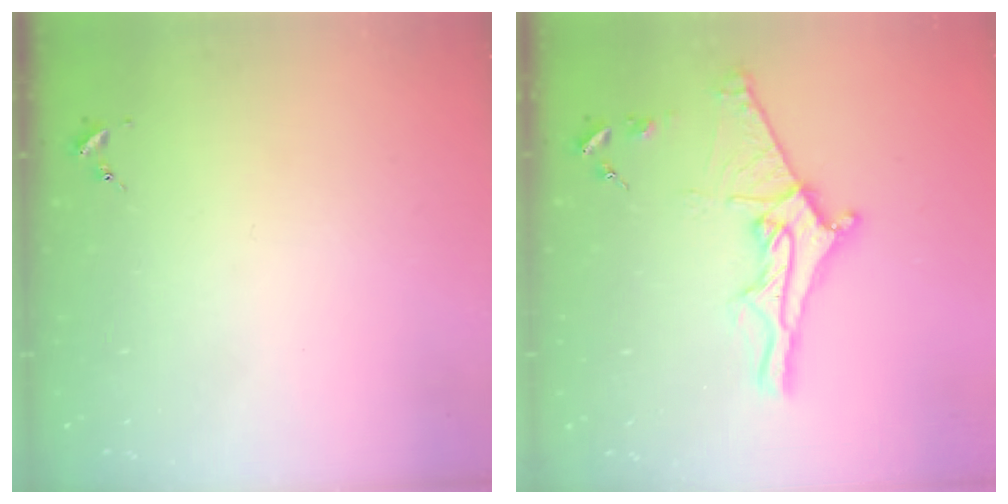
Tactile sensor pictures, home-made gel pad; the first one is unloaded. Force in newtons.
{"total": 14.1, "press": 14.1, "slide": 1.1}